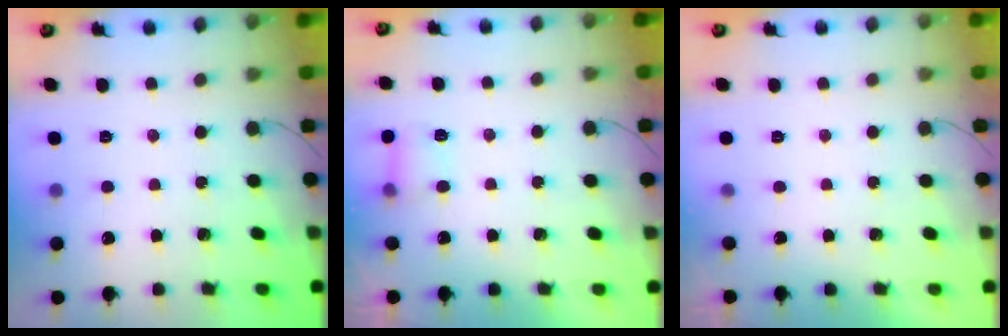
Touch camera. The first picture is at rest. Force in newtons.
{"total": 4.5, "press": 4.4, "slide": 1.2}
{"total": 0.0}